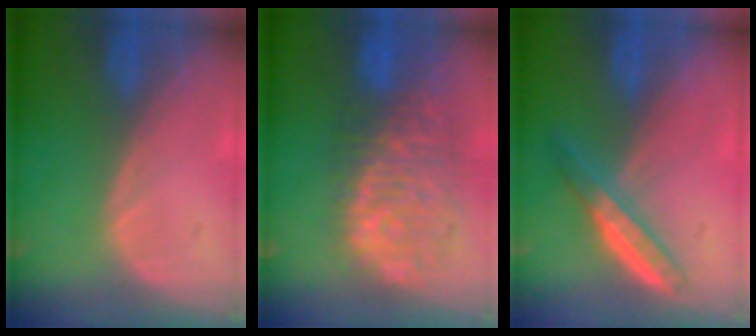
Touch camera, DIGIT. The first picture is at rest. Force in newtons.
{"total": 11.8, "press": 9.8, "slide": 6.6}
{"total": 4.9, "press": 4.5, "slide": 2.0}